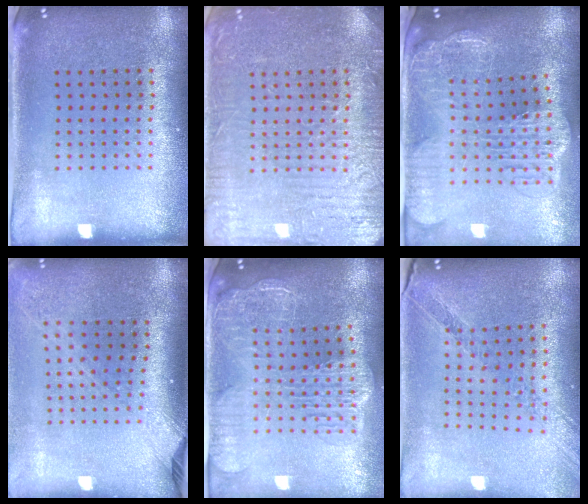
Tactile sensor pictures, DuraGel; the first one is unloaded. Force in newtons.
{"total": 5.4, "press": 5.3, "slide": 0.7}
{"total": 3.4, "press": 2.7, "slide": 2.0}
{"total": 2.2, "press": 1.6, "slide": 1.5}
{"total": 2.9, "press": 2.4, "slide": 1.7}
{"total": 1.1, "press": 1.1, "slide": 0.1}